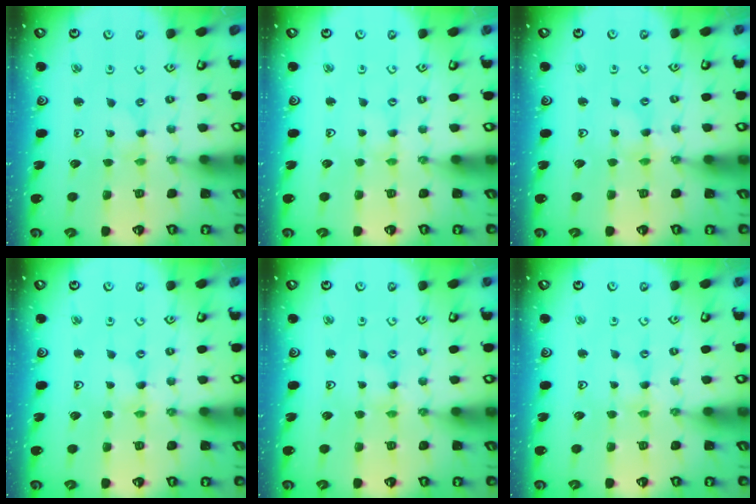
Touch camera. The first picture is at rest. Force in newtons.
{"total": 0.0}
{"total": 1.3, "press": 1.3, "slide": 0.2}
{"total": 0.0}
{"total": 0.8, "press": 0.8, "slide": 0.1}
{"total": 1.0, "press": 1.0, "slide": 0.0}